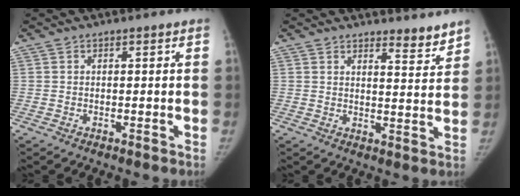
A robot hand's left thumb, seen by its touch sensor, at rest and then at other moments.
{"total": 4.4, "force": [4.1, 1.0, 1.5], "torque": [-0.003, -0.040, 0.056]}